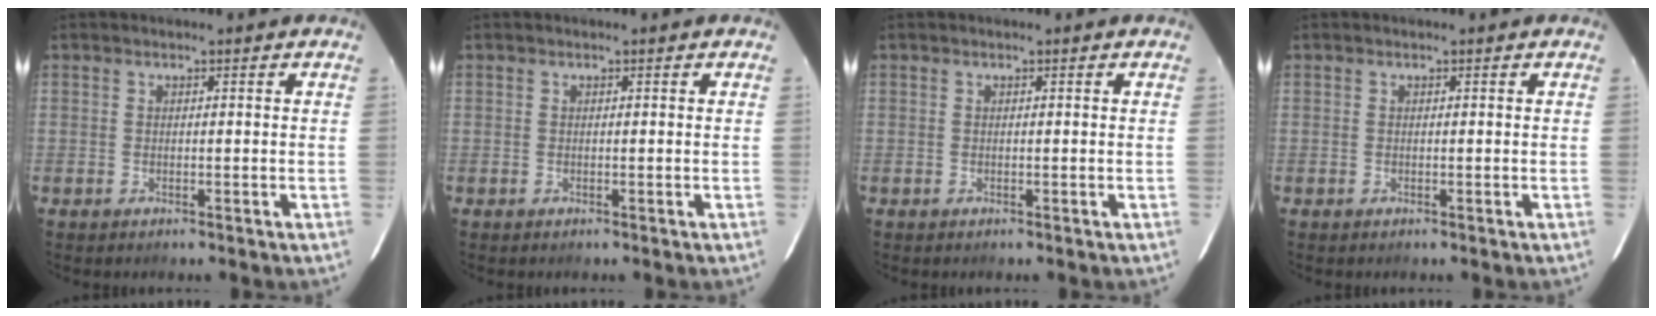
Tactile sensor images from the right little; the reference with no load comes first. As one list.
[{"total": 0.0}, {"total": 0.0}, {"total": 0.0}]